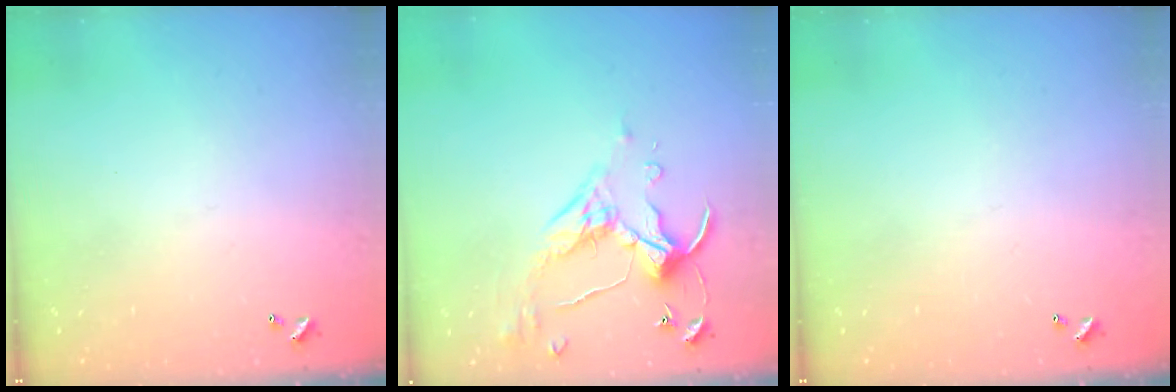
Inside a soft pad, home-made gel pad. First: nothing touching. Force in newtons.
{"total": 5.6, "press": 5.5, "slide": 0.9}
{"total": 0.0}